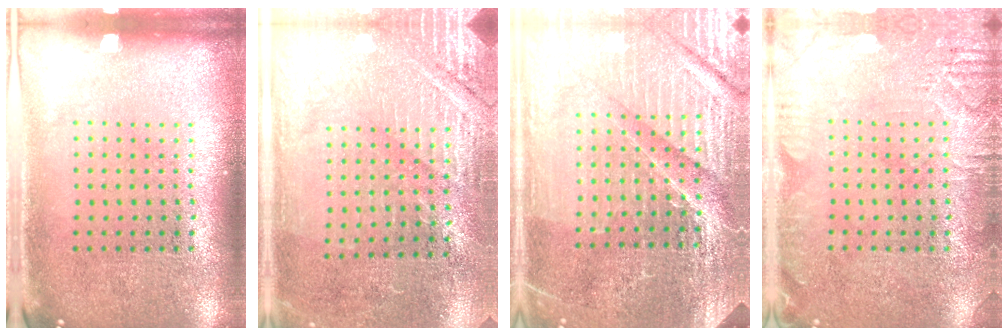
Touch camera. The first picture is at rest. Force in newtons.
{"total": 2.9, "press": 2.9, "slide": 0.4}
{"total": 4.9, "press": 4.6, "slide": 1.5}
{"total": 3.1, "press": 3.1, "slide": 0.4}